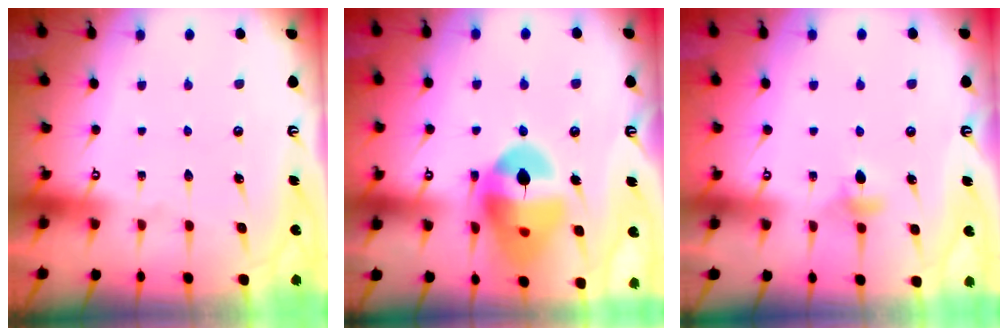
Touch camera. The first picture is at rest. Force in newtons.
{"total": 17.1, "press": 17.0, "slide": 2.0}
{"total": 3.4, "press": 3.3, "slide": 0.8}